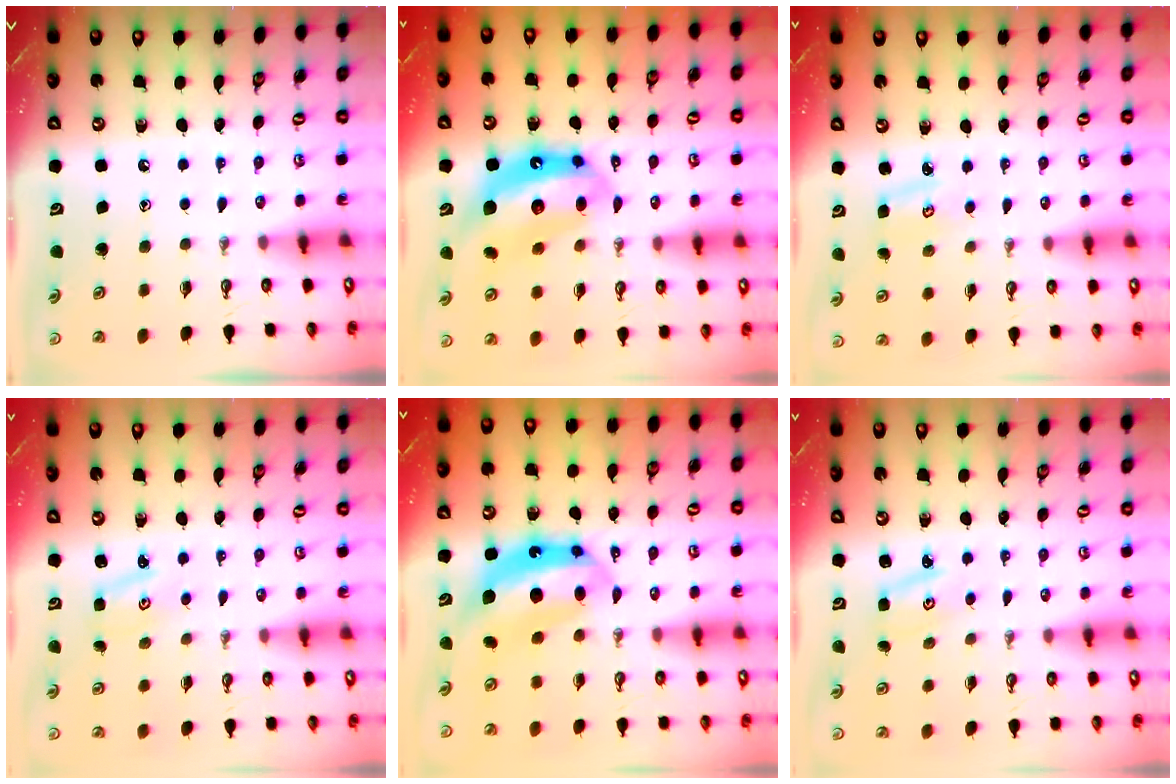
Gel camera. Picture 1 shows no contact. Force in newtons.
{"total": 14.3, "press": 14.2, "slide": 1.7}
{"total": 3.4, "press": 3.4, "slide": 0.3}
{"total": 1.6, "press": 1.6, "slide": 0.3}
{"total": 11.9, "press": 11.8, "slide": 1.7}
{"total": 1.6, "press": 1.5, "slide": 0.1}